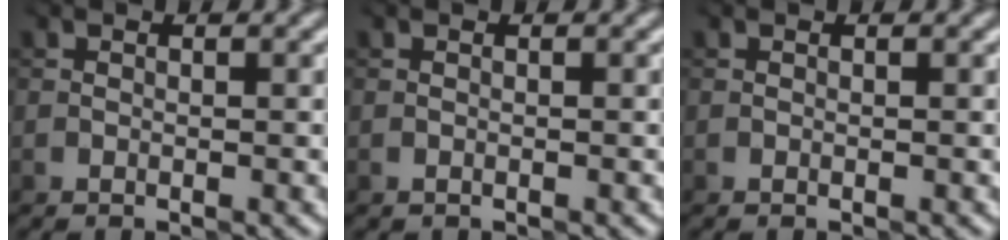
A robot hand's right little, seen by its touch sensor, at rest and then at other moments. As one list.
[{"total": 0.0}, {"total": 0.0}]